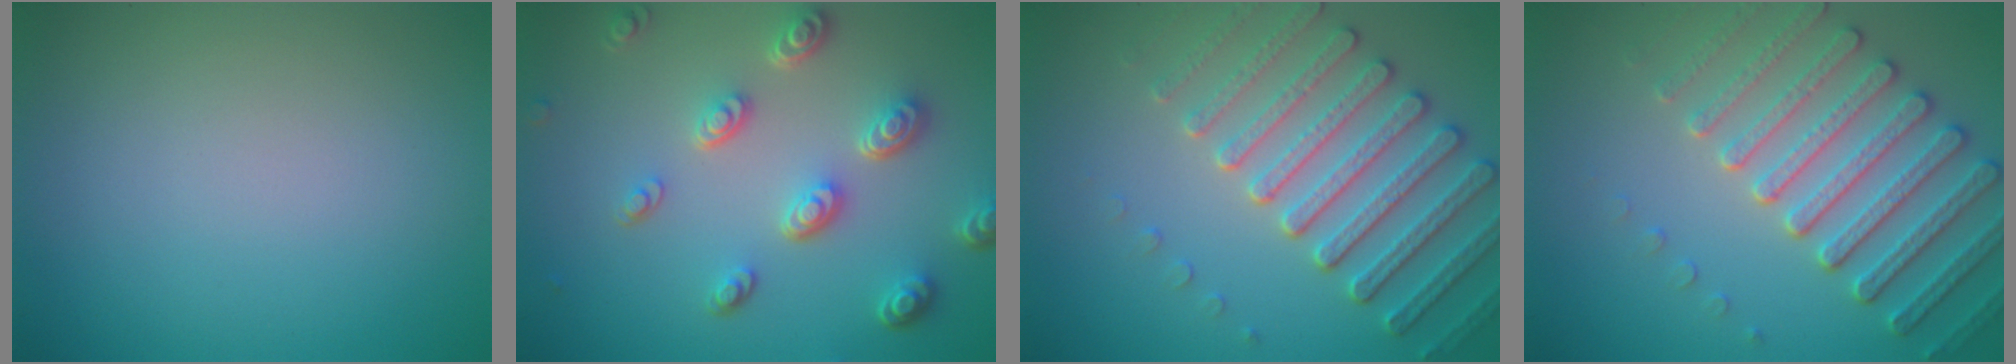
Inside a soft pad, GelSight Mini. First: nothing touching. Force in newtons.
{"total": 4.8, "press": 3.7, "slide": 3.1}
{"total": 5.1, "press": 4.8, "slide": 1.7}
{"total": 5.1, "press": 4.8, "slide": 1.7}